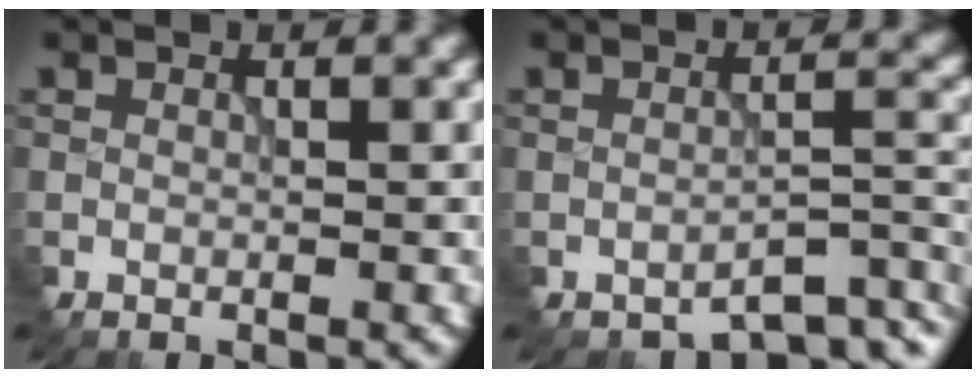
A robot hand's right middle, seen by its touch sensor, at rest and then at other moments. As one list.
[{"total": 4.1, "force": [-3.4, 1.2, 1.8], "torque": [-0.022, -0.004, -0.051]}]